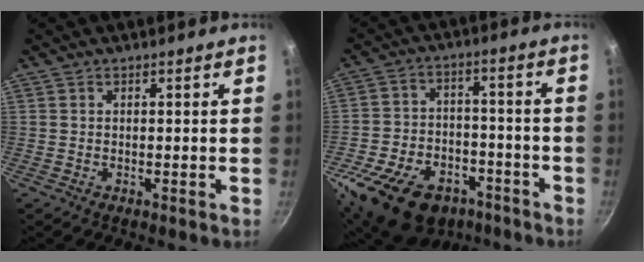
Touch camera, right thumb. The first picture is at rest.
{"total": 22.5, "force": [-12.9, 14.2, 11.8], "torque": [-0.197, 0.057, -0.204]}